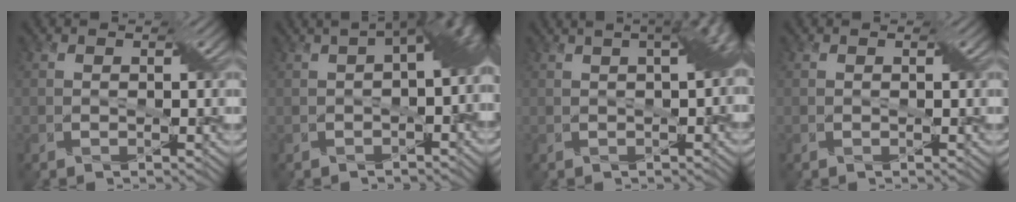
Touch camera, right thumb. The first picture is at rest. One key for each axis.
{"total": 8.3, "fx": 0.5, "fy": 3.8, "fz": 7.4, "tx": -0.086, "ty": 0.006, "tz": 0.009}
{"total": 5.5, "fx": 1.3, "fy": 1.8, "fz": 5.0, "tx": -0.047, "ty": 0.027, "tz": 0.006}
{"total": 0.0}